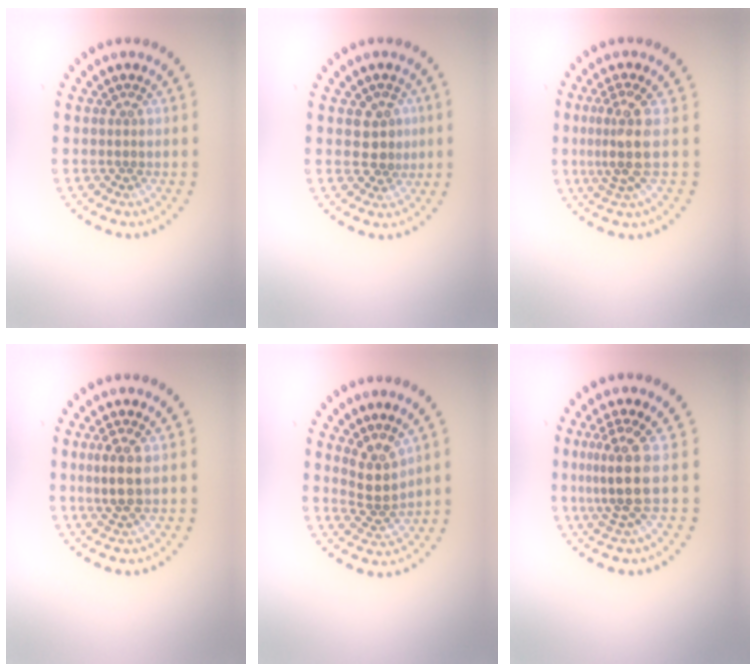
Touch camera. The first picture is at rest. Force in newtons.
{"total": 2.6, "press": 2.4, "slide": 0.9}
{"total": 3.3, "press": 2.5, "slide": 2.1}
{"total": 2.7, "press": 2.6, "slide": 0.8}
{"total": 3.1, "press": 2.3, "slide": 2.0}
{"total": 3.9, "press": 3.0, "slide": 2.5}